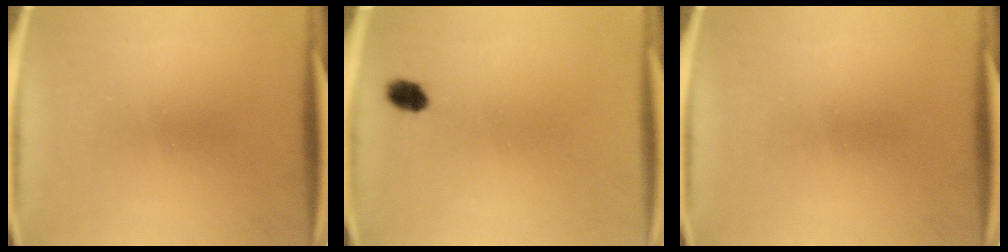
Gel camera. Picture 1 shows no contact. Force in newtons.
{"total": 2.9}
{"total": 0.0}